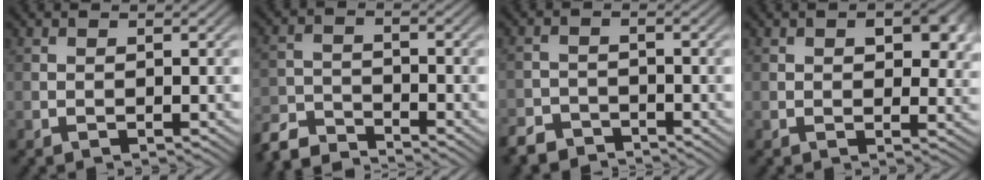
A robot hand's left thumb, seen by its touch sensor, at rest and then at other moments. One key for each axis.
{"total": 5.8, "fx": -5.4, "fy": 1.2, "fz": 1.6, "tx": -0.035, "ty": -0.011, "tz": -0.117}
{"total": 3.8, "fx": -3.4, "fy": 1.4, "fz": 0.9, "tx": -0.013, "ty": -0.004, "tz": -0.071}
{"total": 5.1, "fx": 1.7, "fy": 2.9, "fz": 3.9, "tx": -0.048, "ty": -0.003, "tz": 0.023}